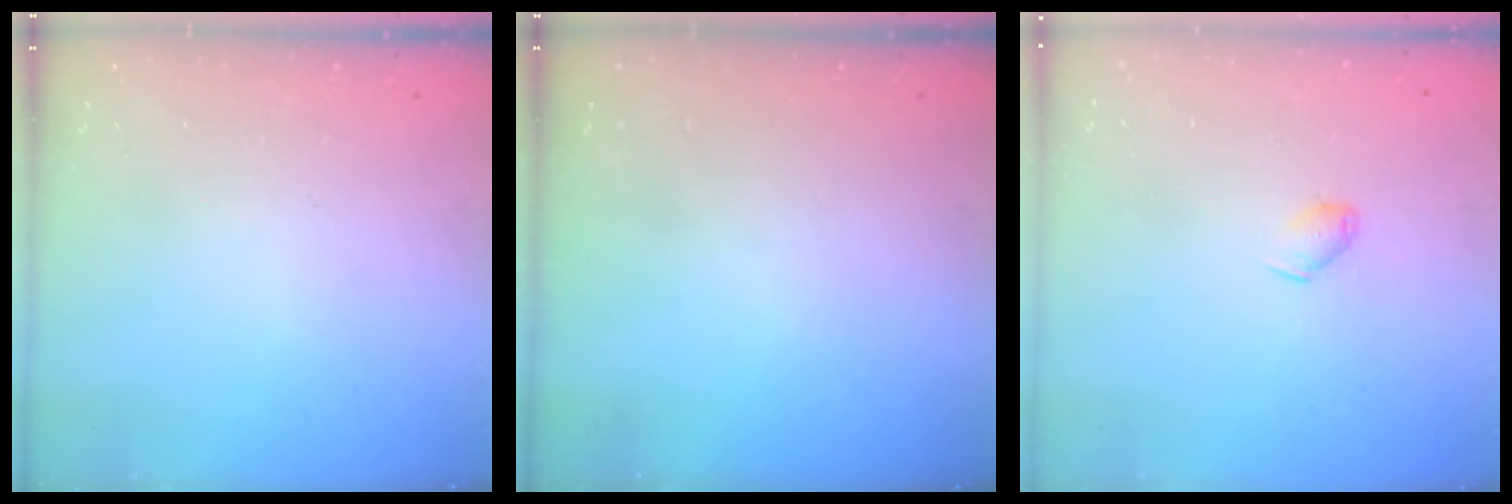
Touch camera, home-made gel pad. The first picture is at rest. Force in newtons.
{"total": 0.0}
{"total": 5.3, "press": 5.2, "slide": 0.7}